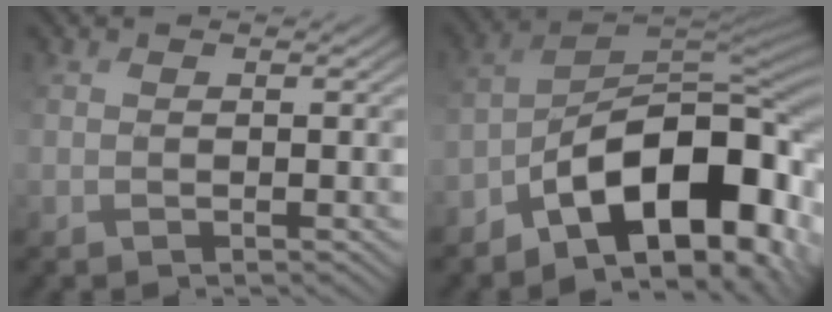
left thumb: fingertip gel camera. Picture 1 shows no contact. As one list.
[{"total": 14.5, "force": [-7.5, 7.0, 10.2], "torque": [-0.141, -0.013, -0.132]}]